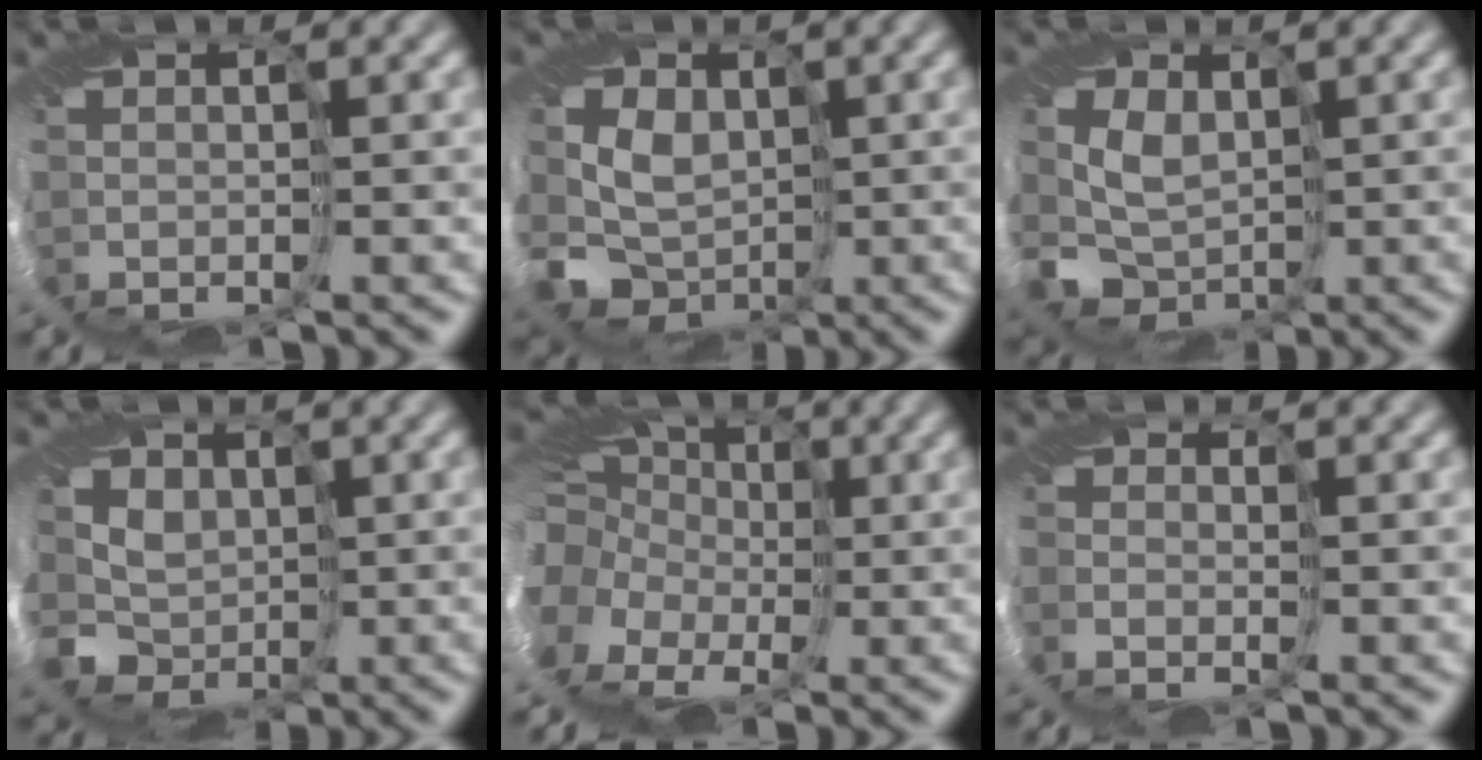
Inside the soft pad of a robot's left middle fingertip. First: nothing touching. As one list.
[{"total": 4.9, "force": [-1.0, 4.4, 2.0], "torque": [-0.043, -0.021, -0.022]}, {"total": 3.0, "force": [-0.4, 2.6, 1.4], "torque": [-0.039, -0.015, -0.010]}, {"total": 3.7, "force": [-0.5, 3.6, 0.6], "torque": [-0.006, -0.007, -0.026]}, {"total": 14.8, "force": [-1.7, 12.1, 8.2], "torque": [-0.206, 0.010, -0.067]}, {"total": 1.3, "force": [-1.1, 0.7, 0.1], "torque": [-0.001, -0.014, -0.023]}]